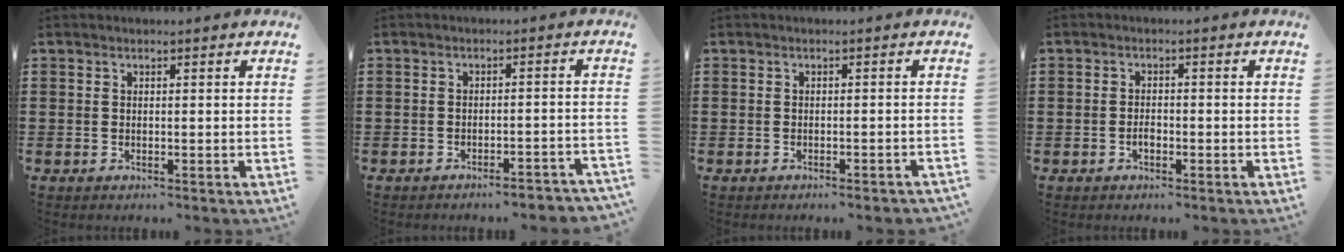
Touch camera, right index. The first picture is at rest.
{"total": 2.3, "force": [-2.2, -0.1, 0.7], "torque": [-0.017, -0.001, -0.046]}
{"total": 0.9, "force": [-0.8, 0.1, 0.4], "torque": [-0.010, -0.002, -0.016]}
{"total": 1.6, "force": [-0.7, 0.8, 1.2], "torque": [-0.024, 0.002, -0.014]}